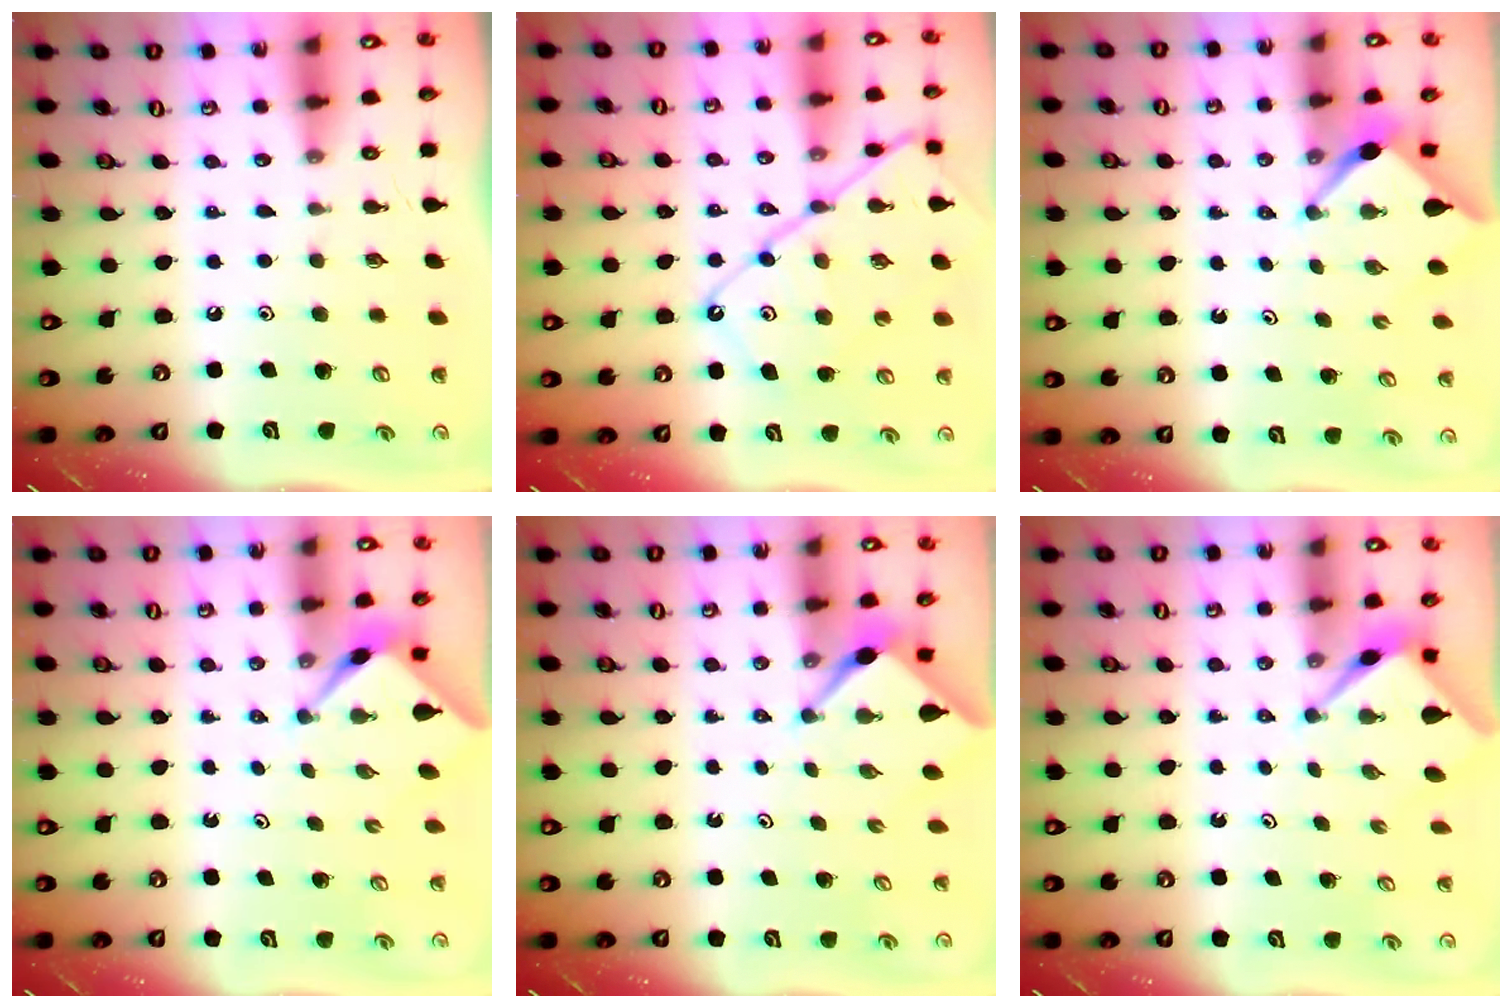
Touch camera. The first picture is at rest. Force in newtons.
{"total": 14.9, "press": 14.8, "slide": 1.7}
{"total": 2.6, "press": 2.6, "slide": 0.3}
{"total": 2.1, "press": 2.1, "slide": 0.3}
{"total": 2.1, "press": 2.1, "slide": 0.3}
{"total": 2.7, "press": 2.7, "slide": 0.0}